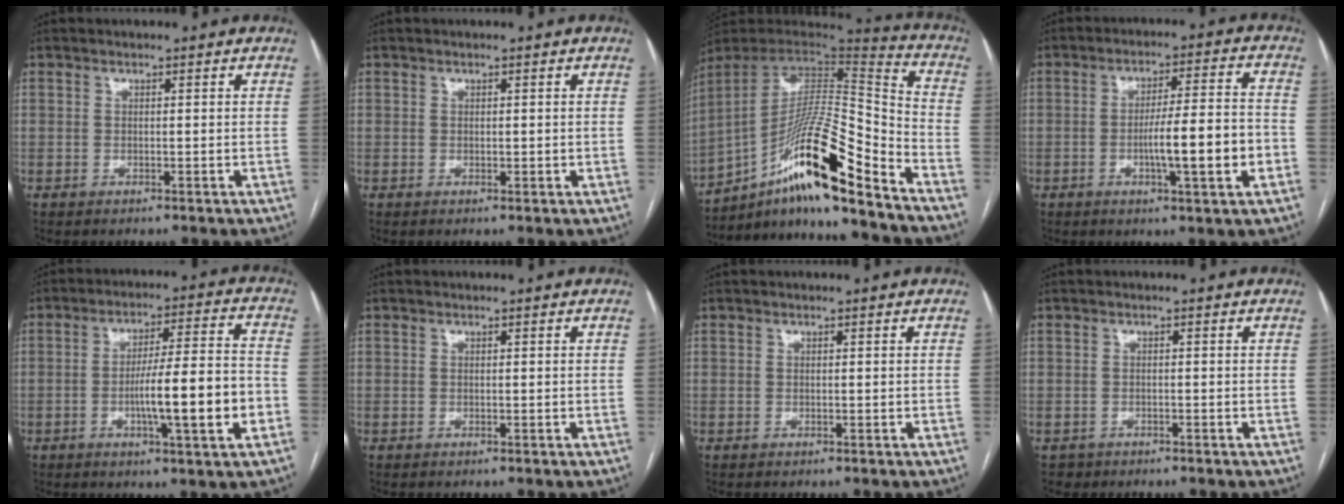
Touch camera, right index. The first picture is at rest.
{"total": 0.8, "force": [0.1, 0.6, 0.6], "torque": [-0.008, 0.000, 0.004]}
{"total": 20.8, "force": [-13.3, 1.3, 15.9], "torque": [-0.269, 0.008, -0.231]}
{"total": 10.7, "force": [-2.8, 0.7, 10.3], "torque": [-0.164, 0.006, -0.043]}
{"total": 13.1, "force": [-3.5, 0.8, 12.6], "torque": [-0.202, 0.007, -0.053]}
{"total": 0.0}
{"total": 0.0}
{"total": 1.3, "force": [-0.9, 0.9, -0.2], "torque": [-0.006, 0.003, -0.014]}